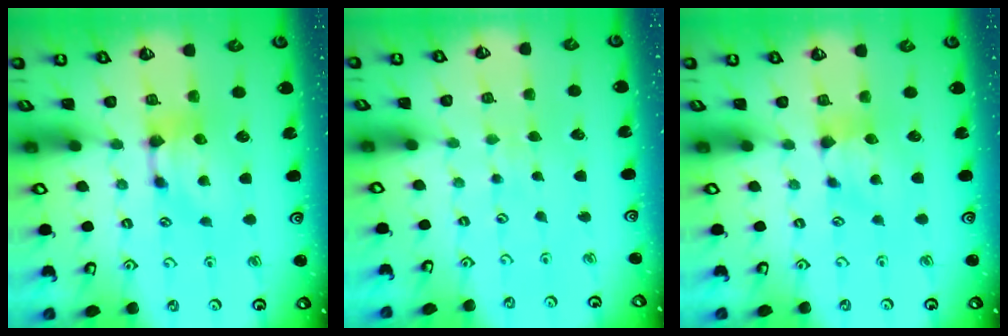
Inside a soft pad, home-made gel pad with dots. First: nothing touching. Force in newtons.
{"total": 4.5, "press": 4.5, "slide": 0.3}
{"total": 0.9, "press": 0.8, "slide": 0.5}